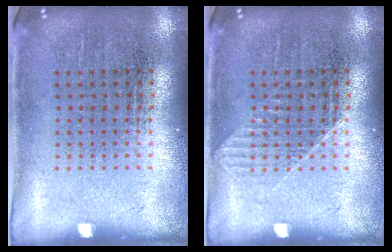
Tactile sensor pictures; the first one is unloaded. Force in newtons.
{"total": 1.0, "press": 1.0, "slide": 0.2}